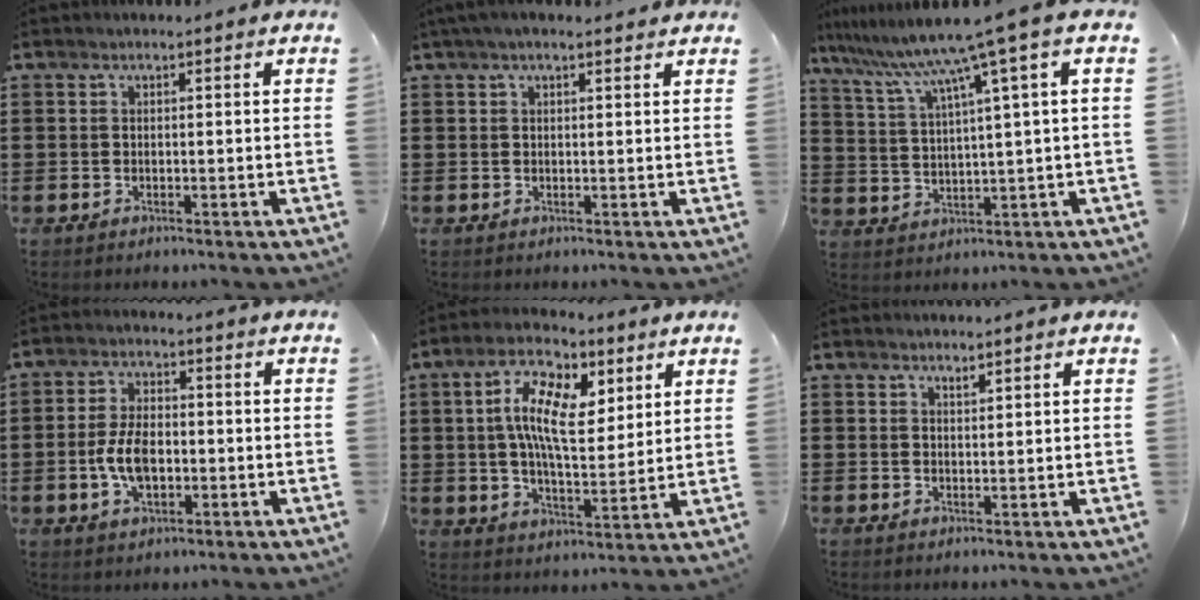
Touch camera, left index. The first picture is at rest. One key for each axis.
{"total": 2.0, "fx": 1.3, "fy": 0.7, "fz": 1.3, "tx": -0.027, "ty": 0.007, "tz": 0.024}
{"total": 9.2, "fx": 6.1, "fy": -1.1, "fz": 6.9, "tx": -0.165, "ty": -0.039, "tz": 0.091}
{"total": 6.7, "fx": -1.3, "fy": 3.6, "fz": 5.5, "tx": -0.124, "ty": 0.001, "tz": -0.029}
{"total": 11.9, "fx": 4.8, "fy": 4.8, "fz": 9.7, "tx": -0.188, "ty": 0.001, "tz": 0.085}
{"total": 1.1, "fx": 1.1, "fy": 0.1, "fz": 0.3, "tx": -0.007, "ty": -0.001, "tz": 0.021}